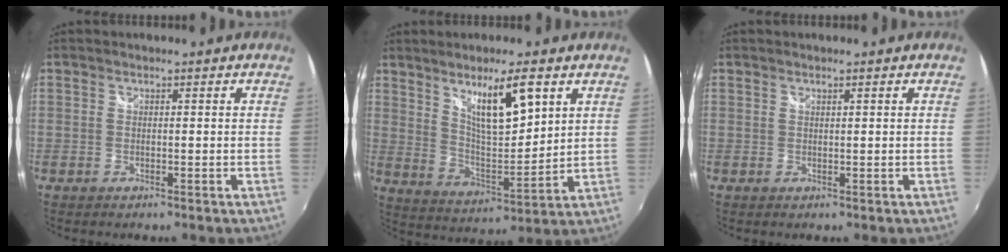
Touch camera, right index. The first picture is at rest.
{"total": 11.8, "force": [6.2, 2.9, 9.6], "torque": [-0.157, -0.005, 0.123]}
{"total": 0.6, "force": [0.5, -0.1, 0.3], "torque": [-0.003, 0.005, 0.011]}